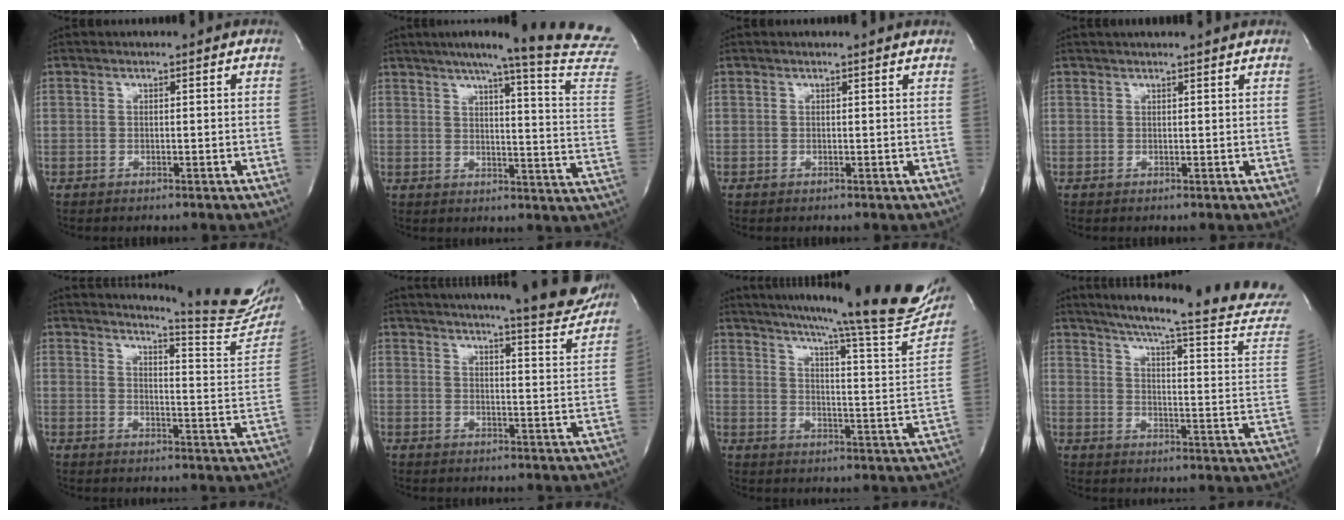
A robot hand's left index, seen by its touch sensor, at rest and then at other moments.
{"total": 21.2, "force": [18.6, -2.8, 9.7], "torque": [-0.144, -0.097, 0.216]}
{"total": 1.3, "force": [1.3, -0.2, 0.4], "torque": [-0.018, -0.003, 0.009]}
{"total": 5.5, "force": [5.0, -0.1, 2.3], "torque": [-0.030, 0.023, 0.055]}
{"total": 16.0, "force": [15.1, 0.2, 5.2], "torque": [-0.077, -0.104, 0.165]}
{"total": 19.9, "force": [18.2, 1.0, 8.0], "torque": [-0.115, -0.055, 0.219]}
{"total": 27.2, "force": [23.3, 1.3, 13.9], "torque": [-0.213, -0.072, 0.291]}
{"total": 26.1, "force": [23.0, -0.4, 12.2], "torque": [-0.183, -0.089, 0.282]}